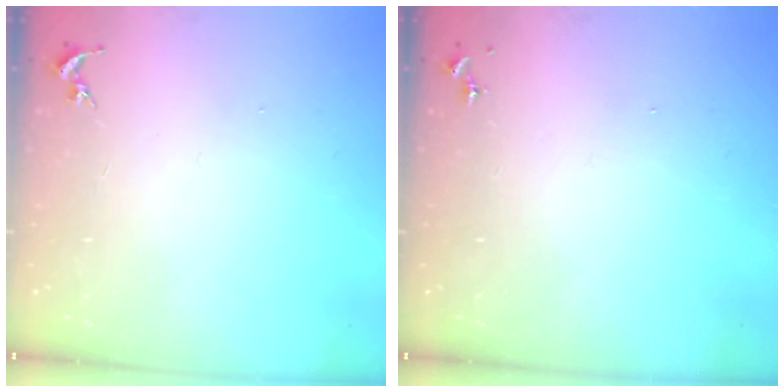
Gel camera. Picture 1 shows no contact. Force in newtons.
{"total": 0.0}